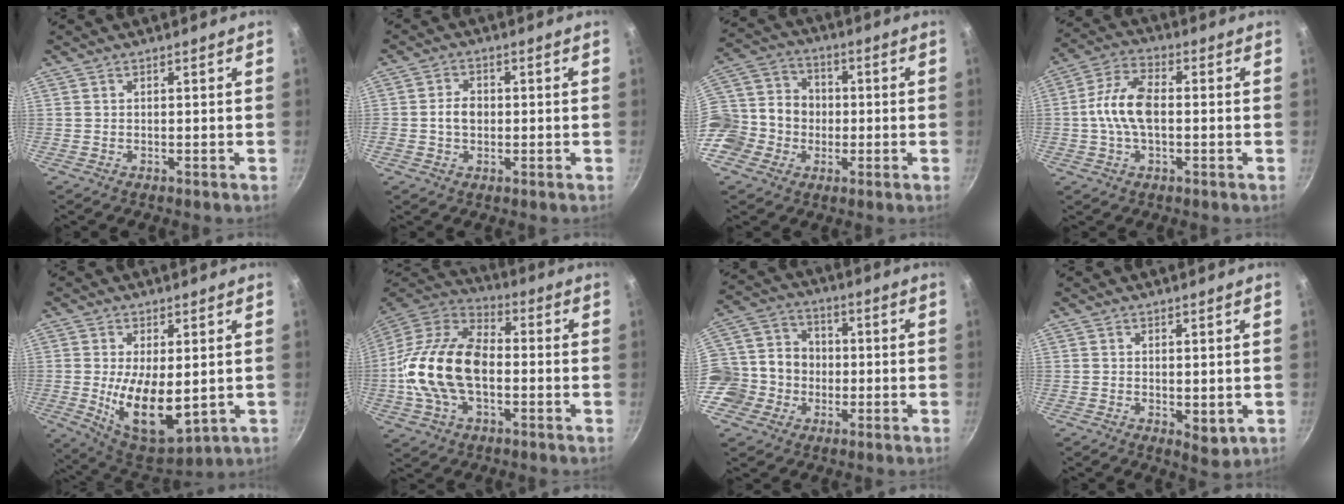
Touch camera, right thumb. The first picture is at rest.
{"total": 4.2, "force": [-0.2, 3.2, 2.7], "torque": [-0.031, 0.011, -0.008]}
{"total": 16.6, "force": [-3.2, 14.5, 7.3], "torque": [-0.136, 0.043, -0.065]}
{"total": 10.1, "force": [-0.5, 5.7, 8.4], "torque": [-0.157, 0.031, -0.021]}
{"total": 14.0, "force": [-0.8, 6.8, 12.2], "torque": [-0.189, -0.022, 0.006]}
{"total": 20.6, "force": [-2.2, 12.6, 16.2], "torque": [-0.291, 0.036, -0.053]}
{"total": 13.7, "force": [-2.5, 12.3, 5.5], "torque": [-0.079, 0.032, -0.055]}
{"total": 3.7, "force": [-0.2, 1.9, 3.1], "torque": [-0.043, -0.013, 0.002]}